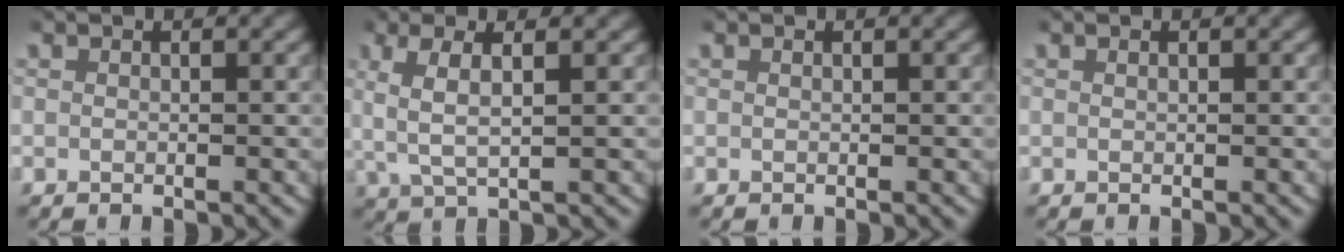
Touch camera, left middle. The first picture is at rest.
{"total": 4.0, "force": [0.9, 1.5, 3.6], "torque": [-0.072, 0.007, 0.018]}
{"total": 0.0}
{"total": 0.0}